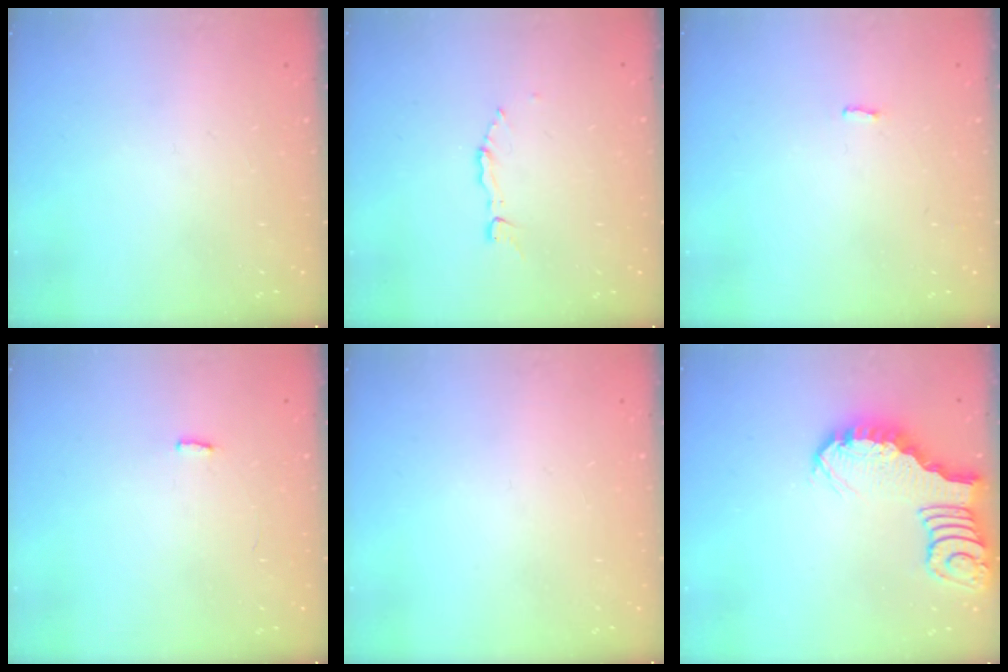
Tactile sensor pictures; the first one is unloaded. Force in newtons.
{"total": 2.7, "press": 2.7, "slide": 0.2}
{"total": 1.6, "press": 1.6, "slide": 0.2}
{"total": 3.4, "press": 3.4, "slide": 0.4}
{"total": 0.0}
{"total": 2.8, "press": 2.8, "slide": 0.4}